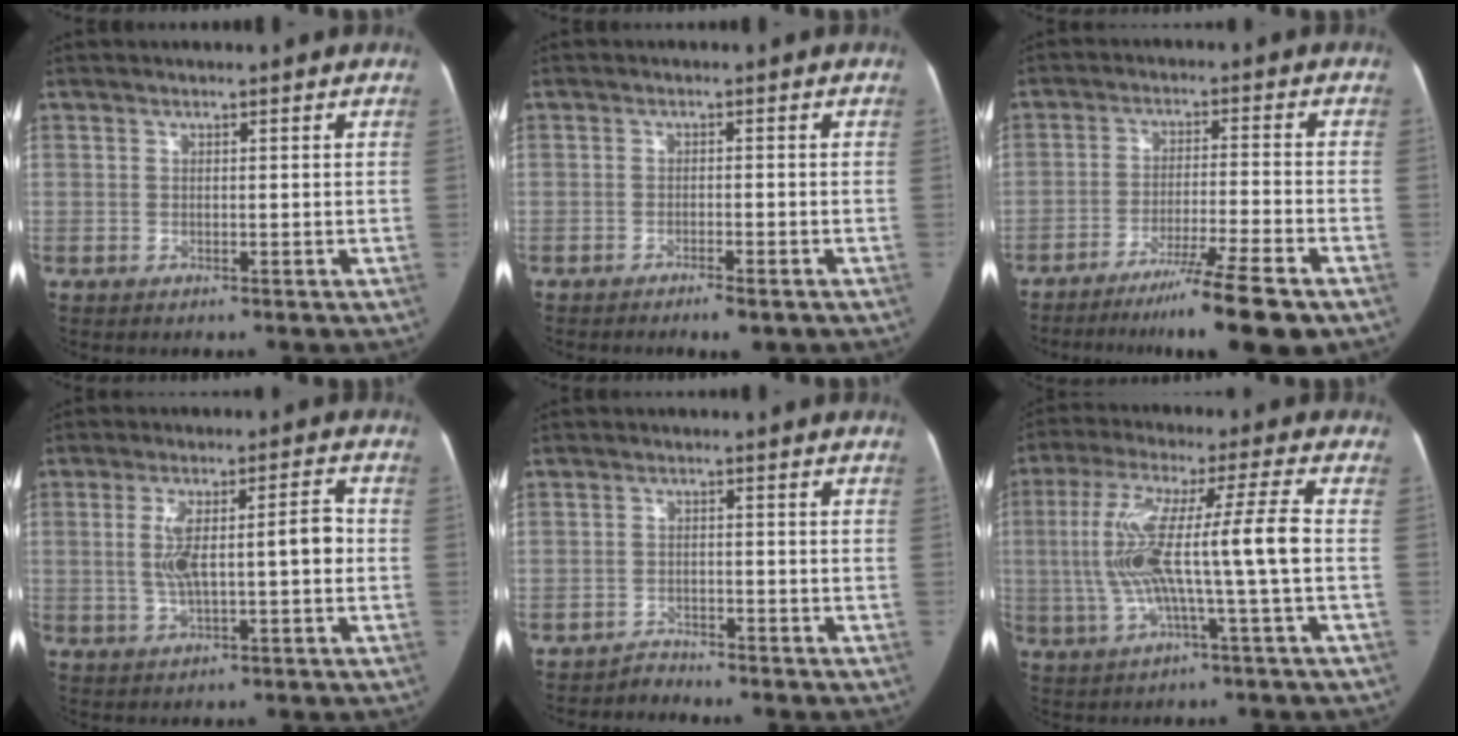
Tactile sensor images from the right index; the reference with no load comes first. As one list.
[{"total": 3.3, "force": [-2.4, 0.5, 2.1], "torque": [-0.027, -0.004, -0.033]}, {"total": 11.6, "force": [-8.8, -1.6, 7.4], "torque": [-0.112, -0.030, -0.138]}, {"total": 8.8, "force": [-0.1, 2.2, 8.5], "torque": [-0.154, 0.023, 0.003]}, {"total": 2.3, "force": [-2.0, 0.7, -1.0], "torque": [0.022, -0.002, -0.034]}, {"total": 13.7, "force": [-1.0, -0.6, 13.6], "torque": [-0.265, 0.024, -0.021]}]